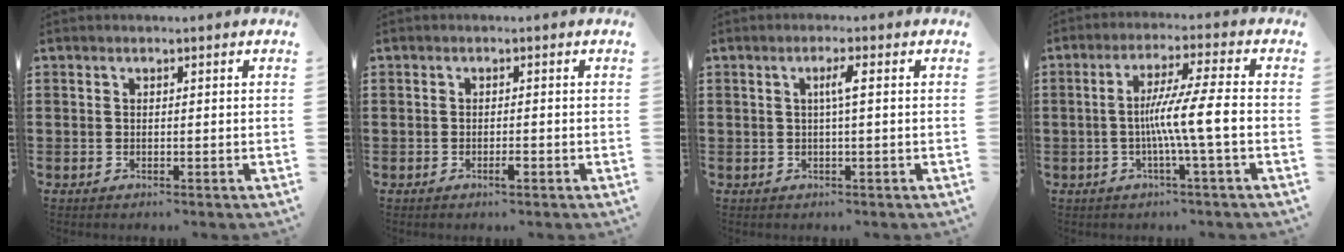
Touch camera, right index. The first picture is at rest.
{"total": 1.4, "force": [-0.8, 0.3, 1.1], "torque": [-0.021, -0.002, -0.013]}
{"total": 2.4, "force": [0.2, -0.1, 2.4], "torque": [-0.046, -0.001, -0.001]}
{"total": 8.2, "force": [-1.6, -0.4, 8.0], "torque": [-0.139, -0.005, -0.033]}